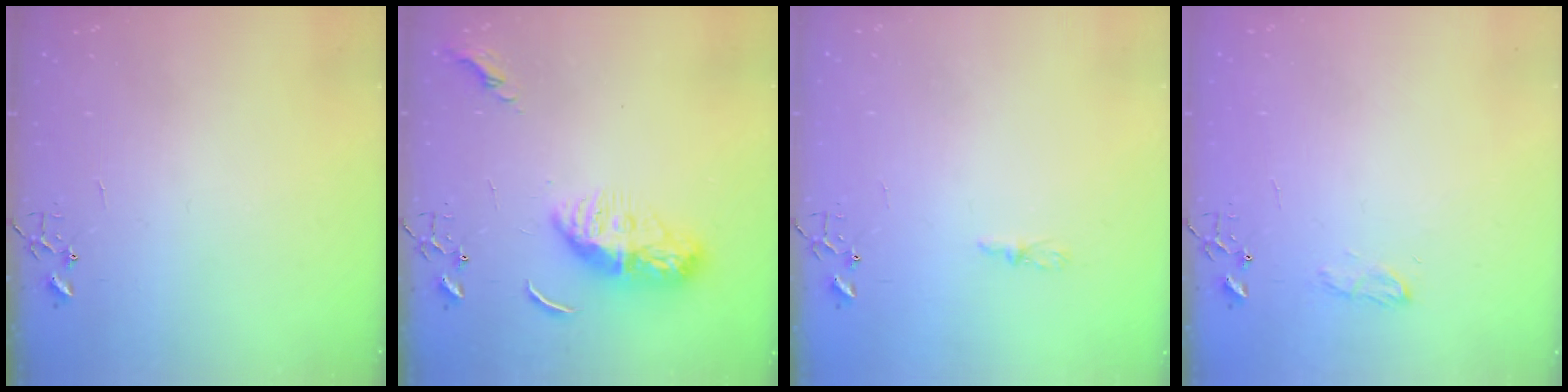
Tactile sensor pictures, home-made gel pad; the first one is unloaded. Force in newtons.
{"total": 11.4, "press": 11.3, "slide": 0.9}
{"total": 4.4, "press": 4.3, "slide": 0.5}
{"total": 7.9, "press": 7.8, "slide": 0.9}